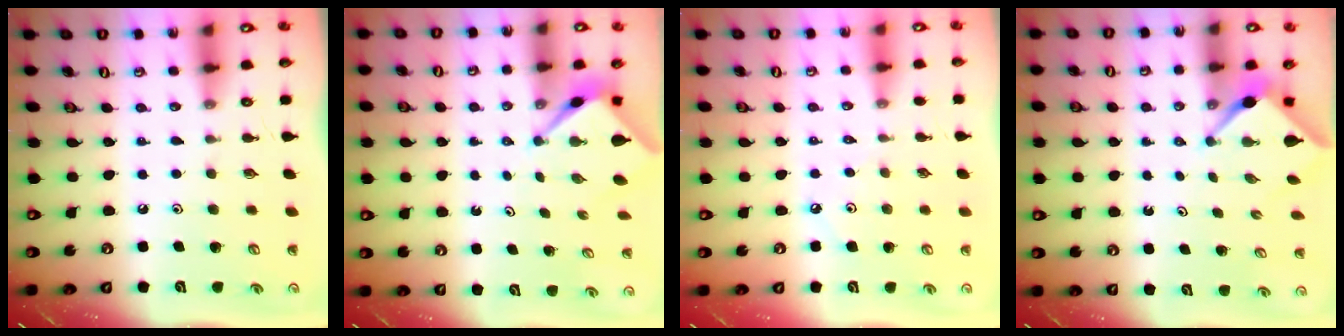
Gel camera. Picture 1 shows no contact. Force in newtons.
{"total": 2.6, "press": 2.6, "slide": 0.1}
{"total": 1.9, "press": 1.9, "slide": 0.4}
{"total": 2.5, "press": 2.5, "slide": 0.3}